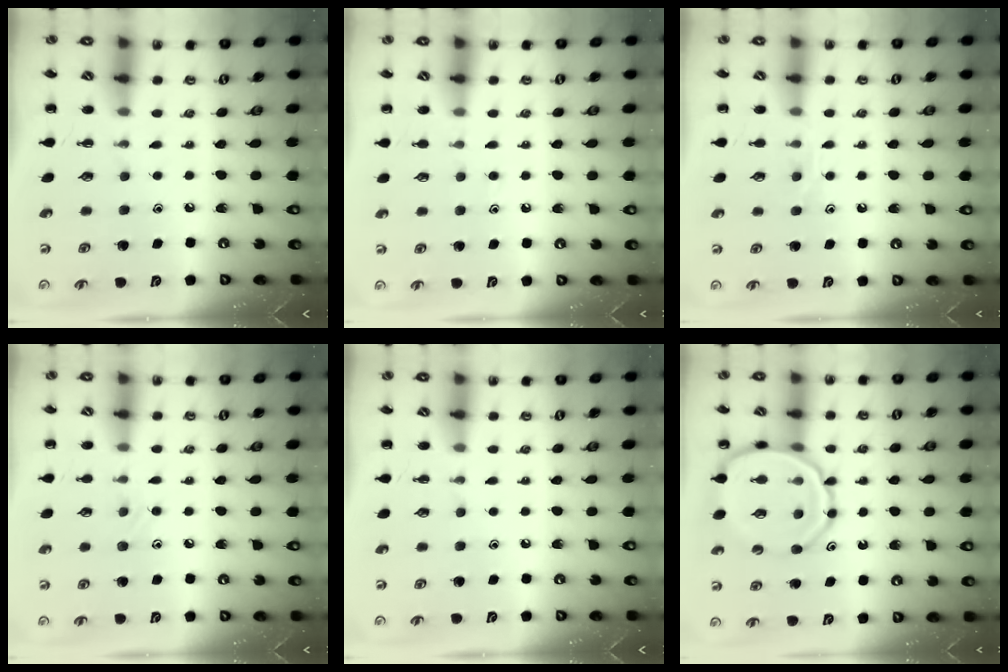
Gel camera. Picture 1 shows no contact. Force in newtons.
{"total": 5.9, "press": 5.7, "slide": 1.8}
{"total": 7.0, "press": 7.0, "slide": 0.8}
{"total": 6.4, "press": 6.1, "slide": 2.2}
{"total": 0.0}
{"total": 13.3, "press": 13.1, "slide": 2.3}